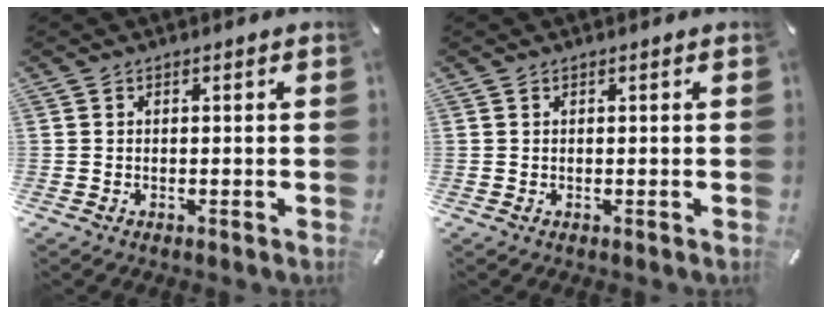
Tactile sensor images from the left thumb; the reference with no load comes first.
{"total": 0.0}